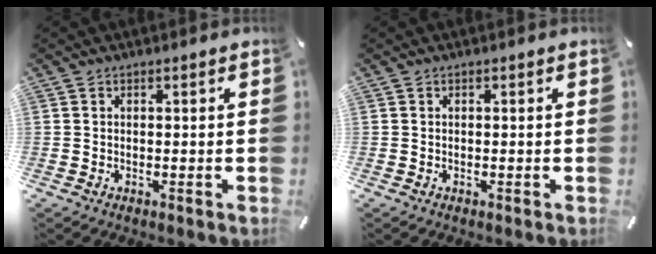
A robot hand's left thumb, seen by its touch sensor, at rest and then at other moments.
{"total": 0.0}